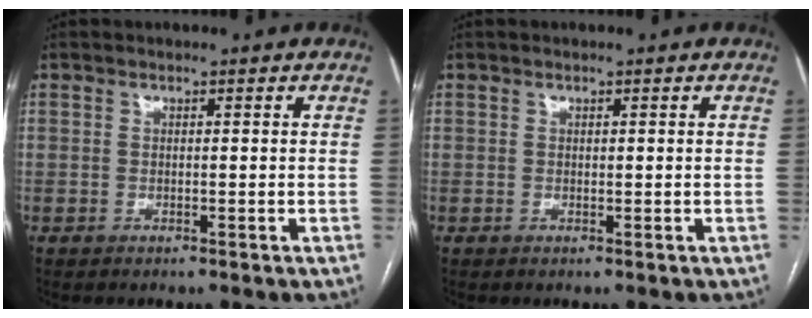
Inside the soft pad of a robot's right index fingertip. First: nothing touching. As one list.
[{"total": 0.0}]